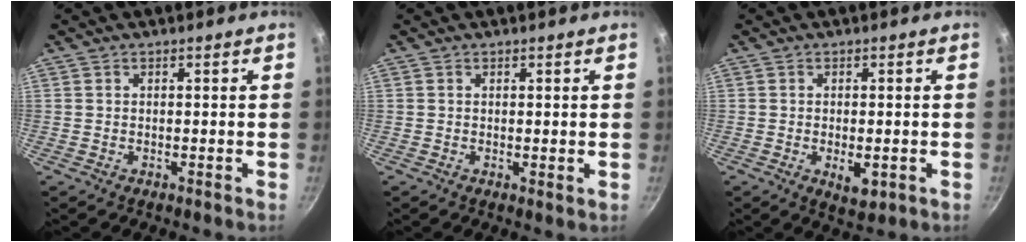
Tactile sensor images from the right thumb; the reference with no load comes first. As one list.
[{"total": 0.9, "force": [0.3, 0.3, 0.7], "torque": [-0.012, -0.004, 0.003]}, {"total": 4.6, "force": [-1.1, 2.3, 3.9], "torque": [-0.052, -0.006, -0.011]}]